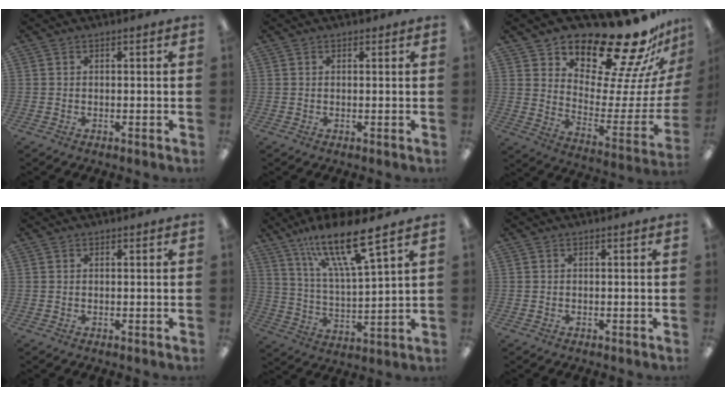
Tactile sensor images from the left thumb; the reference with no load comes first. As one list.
[{"total": 0.6, "force": [0.4, 0.4, 0.1], "torque": [0.005, -0.002, 0.005]}, {"total": 21.6, "force": [18.5, 6.5, 9.0], "torque": [-0.132, -0.150, 0.312]}, {"total": 0.0}, {"total": 15.8, "force": [11.5, 2.9, 10.5], "torque": [-0.198, -0.061, 0.191]}, {"total": 0.0}]